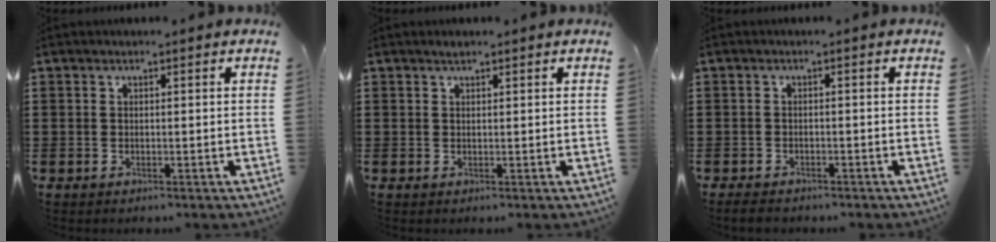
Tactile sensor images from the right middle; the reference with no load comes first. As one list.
[{"total": 0.8, "force": [0.6, 0.4, 0.2], "torque": [-0.006, 0.001, 0.012]}, {"total": 1.2, "force": [-1.1, 0.4, 0.2], "torque": [-0.008, 0.001, -0.024]}]